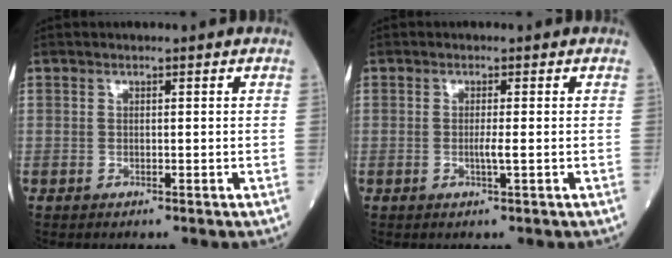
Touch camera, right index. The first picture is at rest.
{"total": 1.5, "force": [-0.3, -0.3, 1.4], "torque": [-0.031, -0.002, -0.007]}